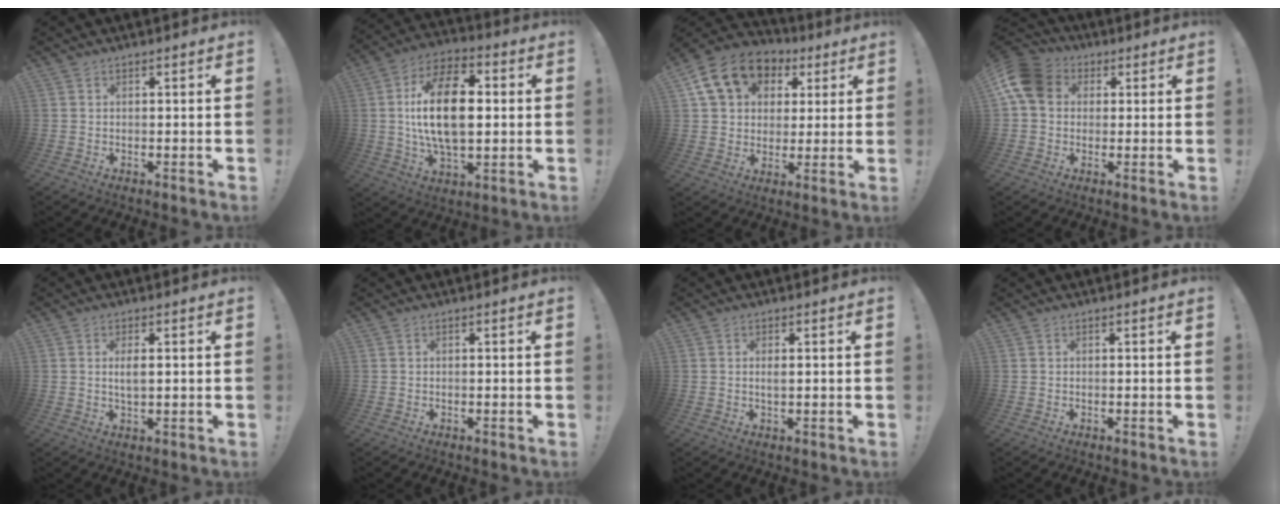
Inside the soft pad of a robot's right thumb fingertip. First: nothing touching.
{"total": 20.1, "force": [1.2, 10.9, 16.9], "torque": [-0.303, 0.005, 0.011]}
{"total": 15.9, "force": [7.0, 12.1, 7.6], "torque": [-0.113, -0.024, 0.138]}
{"total": 11.5, "force": [2.6, 9.0, 6.6], "torque": [-0.125, 0.002, 0.051]}
{"total": 3.1, "force": [0.6, 1.1, 2.8], "torque": [-0.050, -0.008, 0.004]}
{"total": 0.0}
{"total": 1.5, "force": [0.2, 0.5, 1.4], "torque": [-0.023, -0.002, 0.002]}
{"total": 0.0}